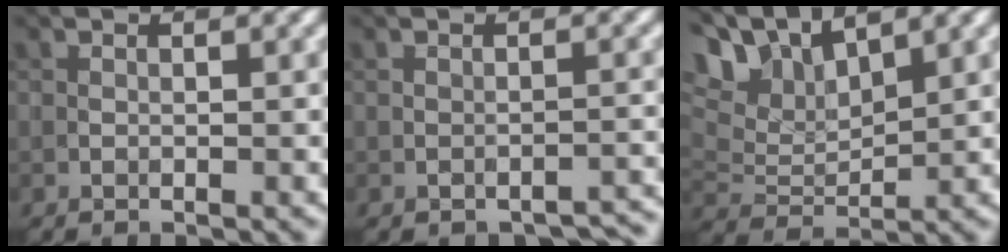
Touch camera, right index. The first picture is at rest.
{"total": 2.0, "force": [-1.9, 0.5, 0.4], "torque": [0.001, 0.005, -0.024]}
{"total": 7.0, "force": [5.5, 2.2, 3.6], "torque": [-0.086, 0.011, 0.095]}